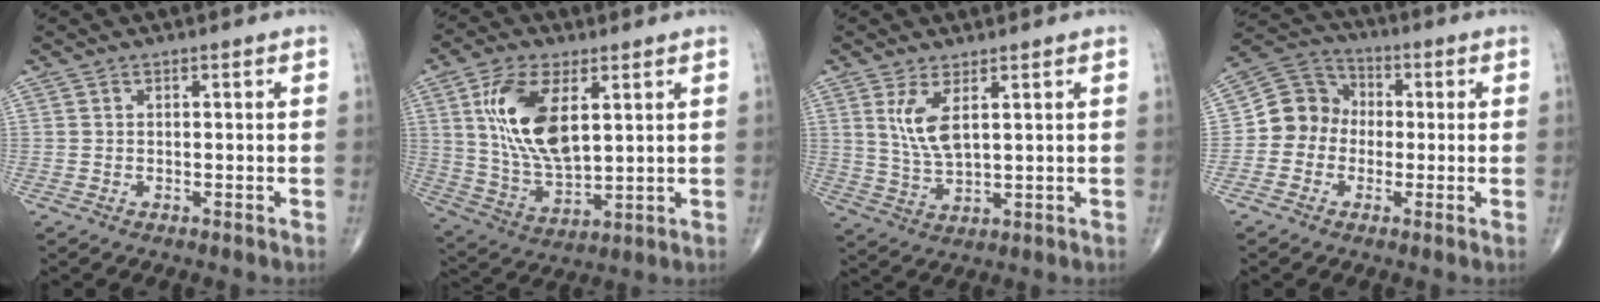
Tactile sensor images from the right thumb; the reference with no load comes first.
{"total": 15.2, "force": [4.6, 7.4, 12.5], "torque": [-0.238, -0.020, 0.094]}
{"total": 6.2, "force": [2.4, 2.2, 5.3], "torque": [-0.110, -0.019, 0.059]}
{"total": 8.9, "force": [-1.0, 8.0, 3.6], "torque": [-0.040, 0.036, -0.034]}